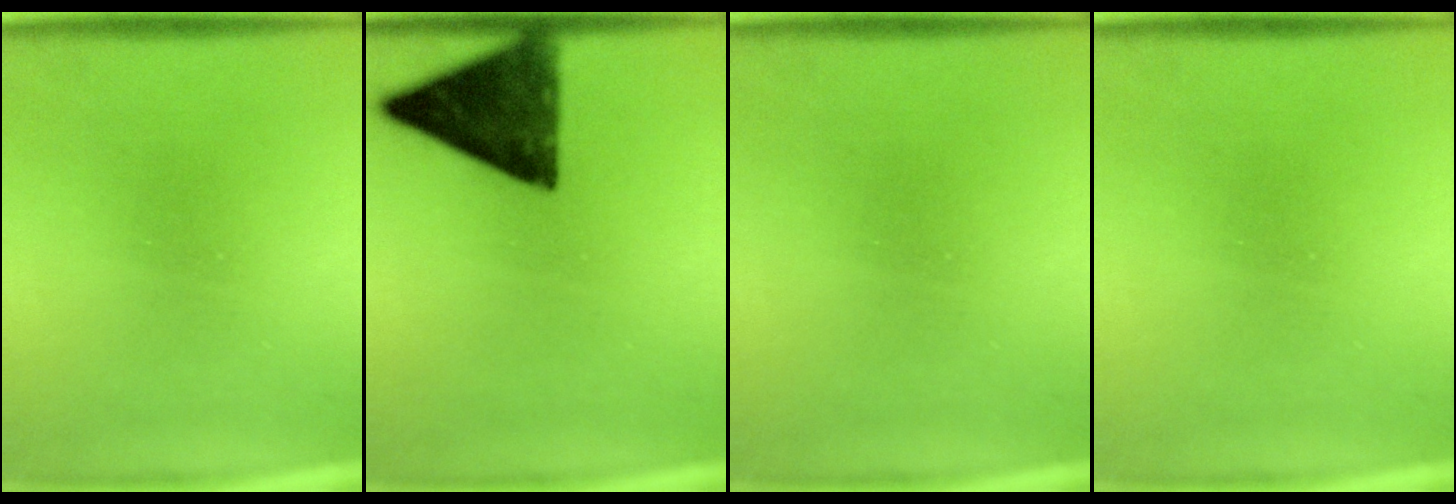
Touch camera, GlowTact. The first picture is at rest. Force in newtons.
{"total": 13.2}
{"total": 0.0}
{"total": 0.0}